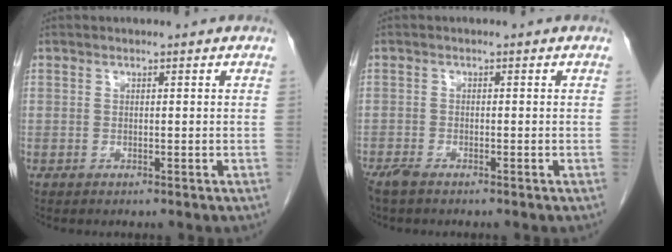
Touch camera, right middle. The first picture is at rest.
{"total": 2.4, "force": [-1.9, 0.6, 1.3], "torque": [-0.031, -0.007, -0.035]}